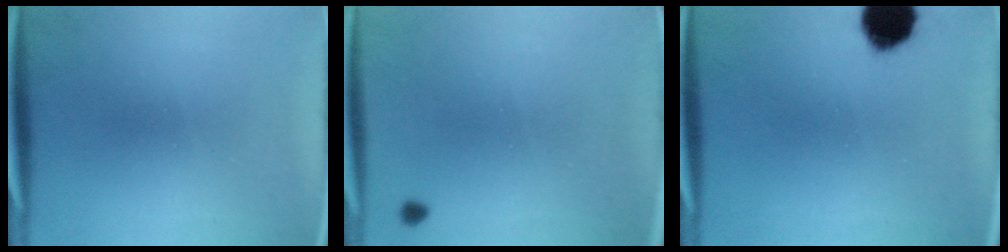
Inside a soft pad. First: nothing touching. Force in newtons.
{"total": 0.8}
{"total": 10.4}